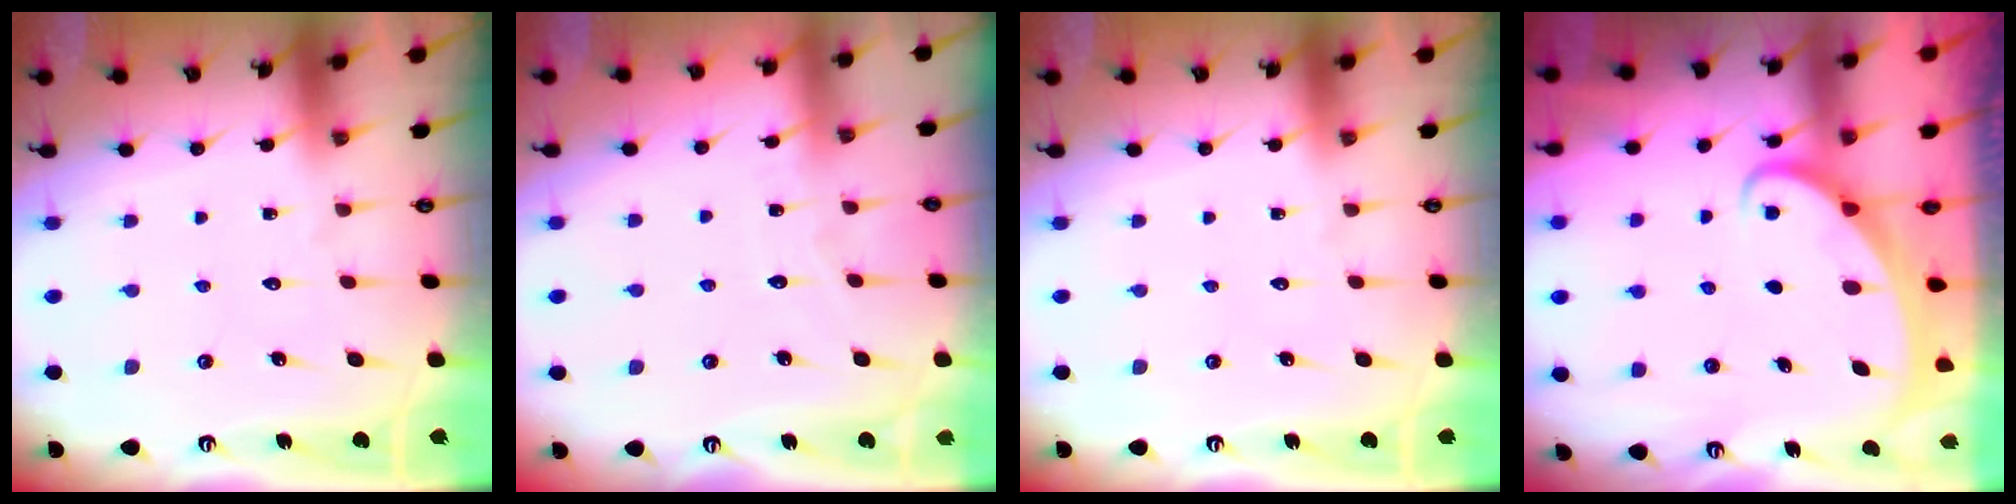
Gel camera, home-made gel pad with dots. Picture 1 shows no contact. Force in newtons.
{"total": 2.5, "press": 2.5, "slide": 0.4}
{"total": 0.0}
{"total": 2.1, "press": 2.1, "slide": 0.2}